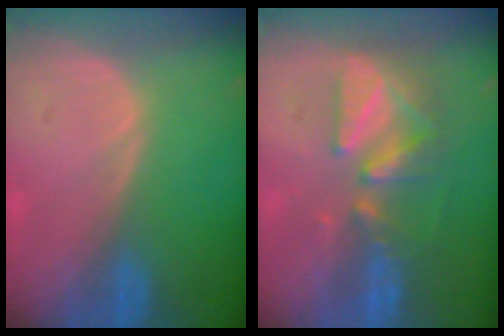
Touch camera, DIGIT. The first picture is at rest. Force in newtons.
{"total": 8.8, "press": 7.8, "slide": 4.1}